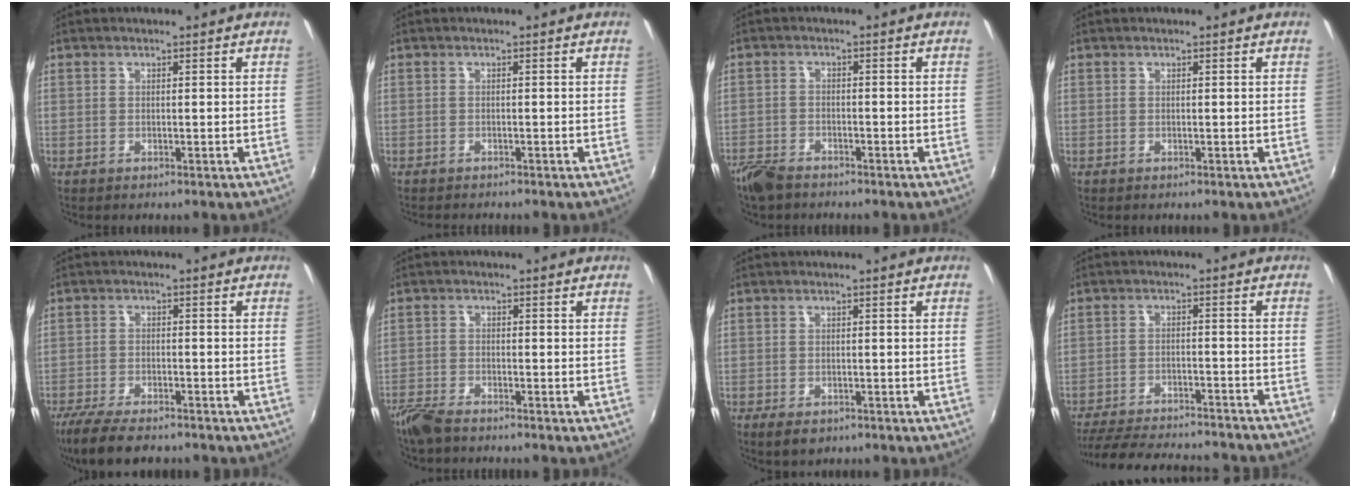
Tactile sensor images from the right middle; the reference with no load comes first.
{"total": 1.4, "force": [-1.4, 0.2, 0.3], "torque": [-0.010, -0.009, -0.023]}
{"total": 5.6, "force": [-4.7, 2.2, 2.1], "torque": [-0.063, -0.013, -0.092]}
{"total": 0.0}
{"total": 10.6, "force": [-8.6, 2.9, 5.5], "torque": [-0.132, -0.034, -0.149]}
{"total": 5.5, "force": [-4.8, 1.5, 2.3], "torque": [-0.064, -0.018, -0.096]}
{"total": 3.5, "force": [-2.1, 1.9, 2.0], "torque": [-0.044, -0.013, -0.034]}
{"total": 22.4, "force": [-20.0, 4.2, 9.1], "torque": [-0.181, -0.017, -0.271]}